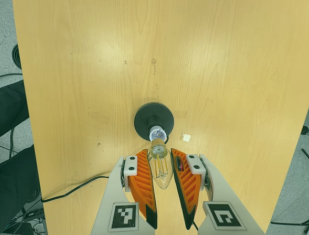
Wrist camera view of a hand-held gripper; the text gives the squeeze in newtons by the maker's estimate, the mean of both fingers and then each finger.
{"total": 12.6, "left": 14.0, "right": 11.1}